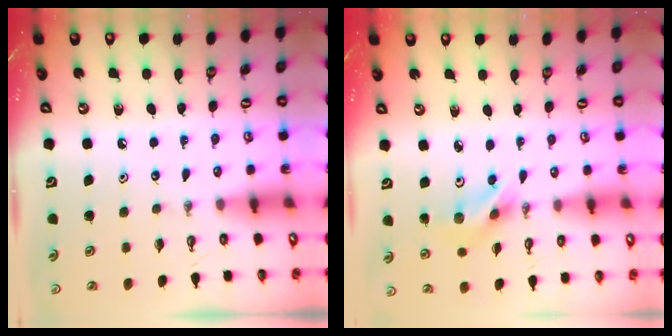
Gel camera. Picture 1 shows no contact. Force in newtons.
{"total": 9.4, "press": 5.3, "slide": 7.8}